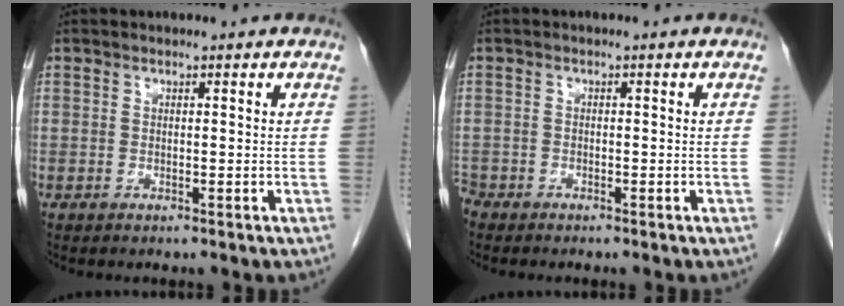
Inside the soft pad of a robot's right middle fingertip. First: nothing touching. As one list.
[{"total": 2.1, "force": [-1.8, 0.9, 0.2], "torque": [-0.010, -0.001, -0.035]}]